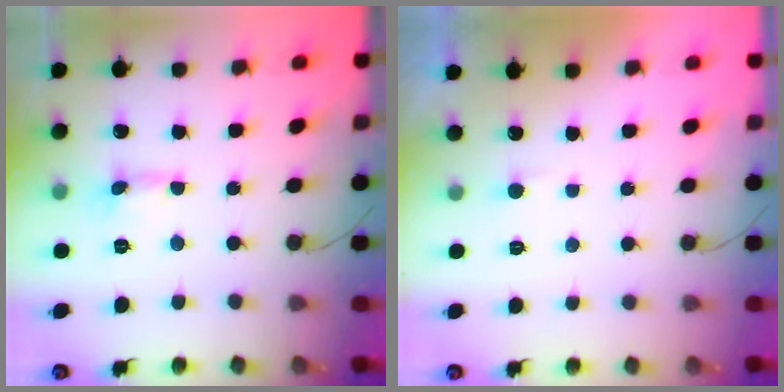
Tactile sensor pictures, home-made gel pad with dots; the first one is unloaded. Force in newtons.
{"total": 1.6, "press": 1.6, "slide": 0.1}